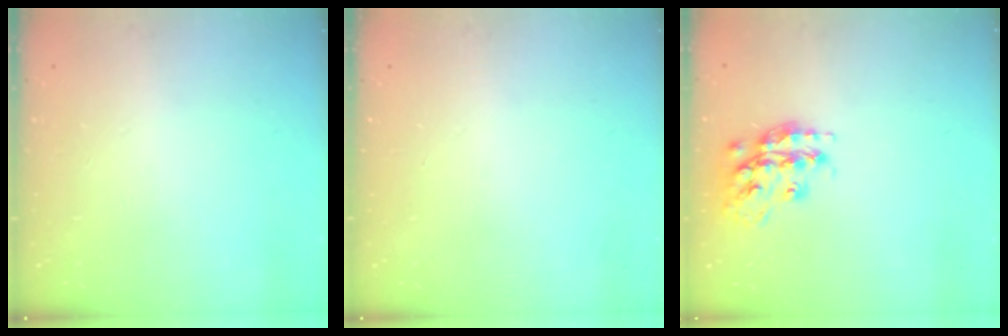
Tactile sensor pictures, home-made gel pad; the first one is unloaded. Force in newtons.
{"total": 0.0}
{"total": 16.3, "press": 16.3, "slide": 0.8}